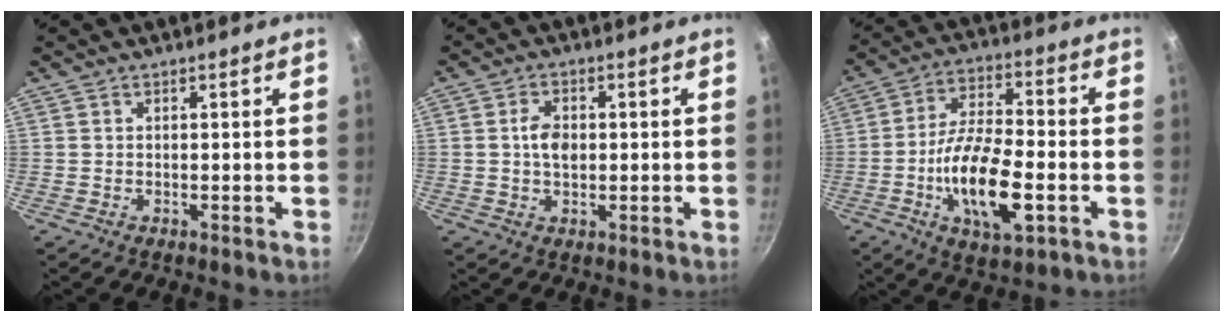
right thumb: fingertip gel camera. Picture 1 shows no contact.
{"total": 4.5, "force": [0.3, 3.0, 3.3], "torque": [-0.046, 0.006, 0.001]}
{"total": 15.5, "force": [-4.4, 6.0, 13.6], "torque": [-0.244, 0.022, -0.083]}